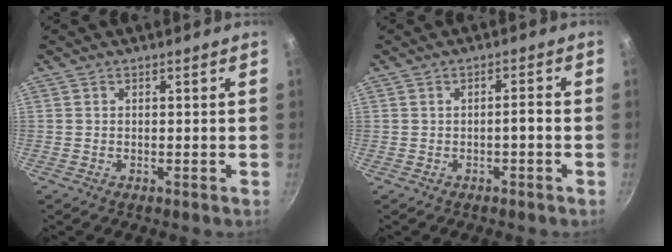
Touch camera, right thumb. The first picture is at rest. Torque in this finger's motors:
{"motor_torque": [0.25, 0.44, 0.68, 0.10, 0.03]}